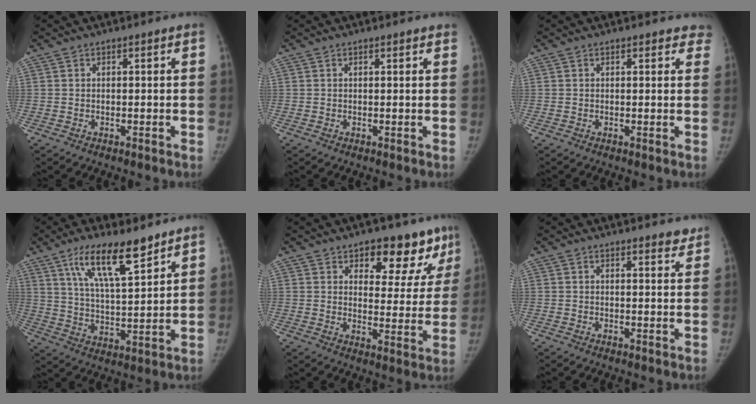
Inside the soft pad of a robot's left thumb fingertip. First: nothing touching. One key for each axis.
{"total": 1.2, "fx": 1.0, "fy": 0.2, "fz": 0.6, "tx": -0.005, "ty": 0.000, "tz": 0.012}
{"total": 4.2, "fx": 3.4, "fy": 1.7, "fz": 1.5, "tx": 0.015, "ty": -0.007, "tz": 0.025}
{"total": 13.8, "fx": 8.9, "fy": 3.8, "fz": 9.9, "tx": -0.156, "ty": -0.044, "tz": 0.163}
{"total": 13.4, "fx": 8.8, "fy": 6.9, "fz": 7.3, "tx": -0.028, "ty": -0.046, "tz": 0.114}
{"total": 3.0, "fx": 2.7, "fy": 0.8, "fz": 1.2, "tx": -0.002, "ty": -0.016, "tz": 0.028}